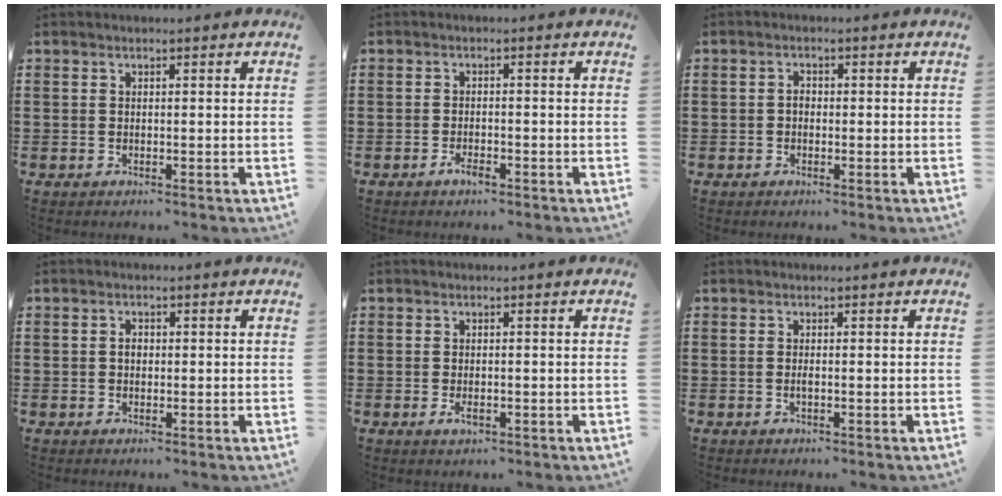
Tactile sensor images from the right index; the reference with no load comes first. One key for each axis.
{"total": 1.9, "fx": -1.3, "fy": 0.6, "fz": 1.3, "tx": -0.031, "ty": -0.004, "tz": -0.025}
{"total": 1.3, "fx": -0.3, "fy": 0.9, "fz": 1.0, "tx": -0.020, "ty": 0.002, "tz": -0.006}
{"total": 1.4, "fx": 0.0, "fy": 1.0, "fz": 1.0, "tx": -0.022, "ty": 0.005, "tz": -0.001}
{"total": 1.3, "fx": -0.4, "fy": 0.4, "fz": 1.2, "tx": -0.024, "ty": -0.005, "tz": -0.007}
{"total": 0.7, "fx": -0.2, "fy": 0.1, "fz": 0.7, "tx": -0.012, "ty": -0.004, "tz": -0.003}